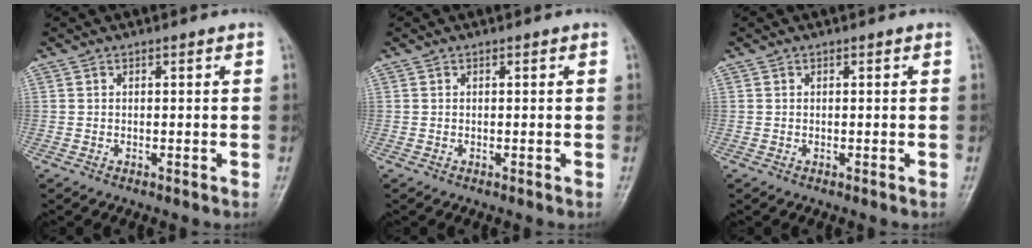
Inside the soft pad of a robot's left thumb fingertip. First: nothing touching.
{"total": 0.0}
{"total": 0.0}